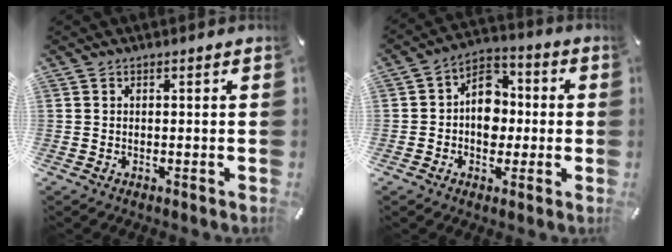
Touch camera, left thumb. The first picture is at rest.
{"total": 9.9, "force": [-1.2, 8.1, 5.6], "torque": [-0.082, 0.018, -0.022]}